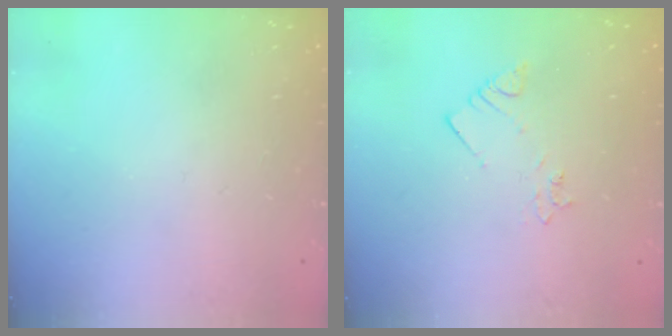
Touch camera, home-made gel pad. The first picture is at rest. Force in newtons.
{"total": 2.1, "press": 2.1, "slide": 0.4}